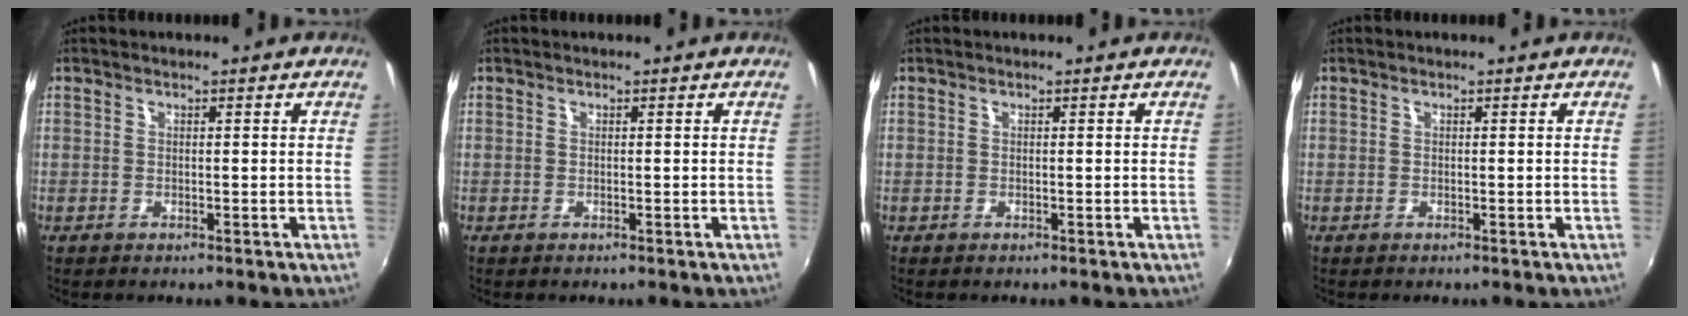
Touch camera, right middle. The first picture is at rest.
{"total": 0.0}
{"total": 0.0}
{"total": 0.0}